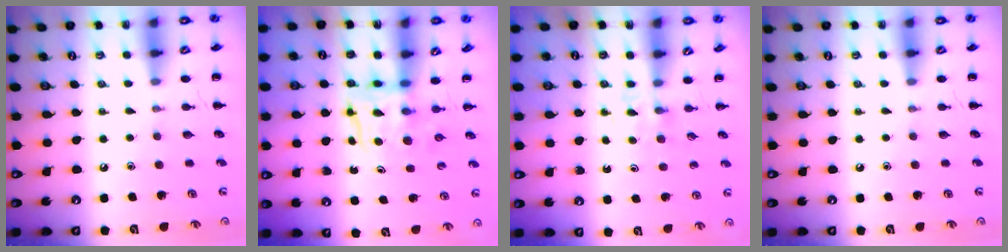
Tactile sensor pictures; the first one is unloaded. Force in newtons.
{"total": 3.6, "press": 3.6, "slide": 0.3}
{"total": 2.3, "press": 2.0, "slide": 1.0}
{"total": 0.0}